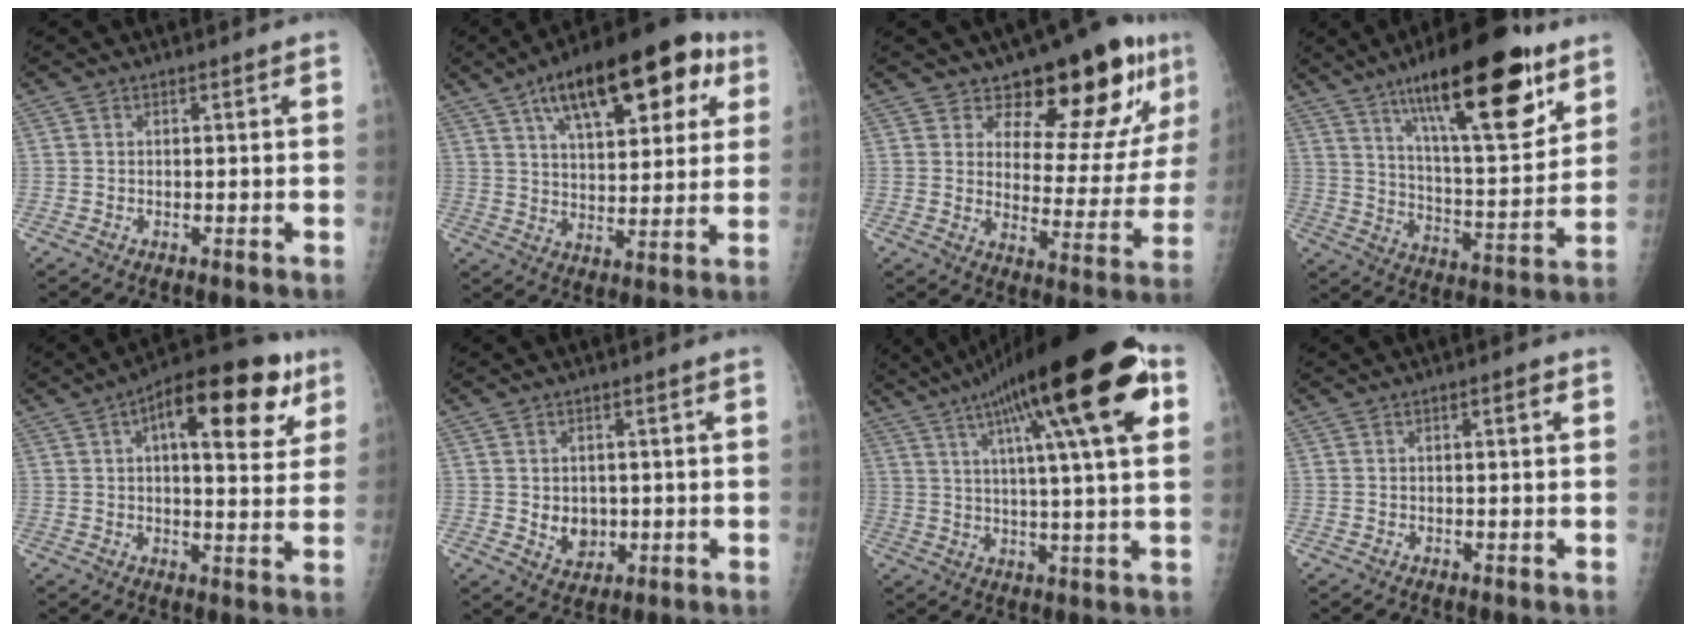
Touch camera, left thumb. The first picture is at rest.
{"total": 22.2, "force": [10.3, 9.7, 17.1], "torque": [-0.228, -0.002, 0.159]}
{"total": 18.3, "force": [11.6, 7.8, 11.8], "torque": [-0.098, -0.078, 0.161]}
{"total": 25.6, "force": [14.7, 7.4, 19.6], "torque": [-0.282, -0.054, 0.239]}
{"total": 19.0, "force": [8.0, 7.9, 15.4], "torque": [-0.187, 0.002, 0.107]}
{"total": 5.1, "force": [-0.1, 4.1, 2.9], "torque": [-0.022, -0.004, 0.011]}
{"total": 25.9, "force": [11.2, 4.9, 22.9], "torque": [-0.358, 0.011, 0.169]}
{"total": 1.9, "force": [0.6, 0.4, 1.7], "torque": [-0.025, 0.003, 0.009]}